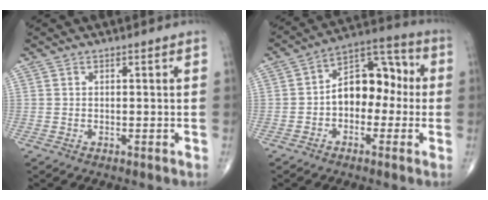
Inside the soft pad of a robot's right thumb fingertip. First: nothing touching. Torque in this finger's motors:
{"motor_torque": [1.62, 1.86, 1.10, 0.07, 0.07]}